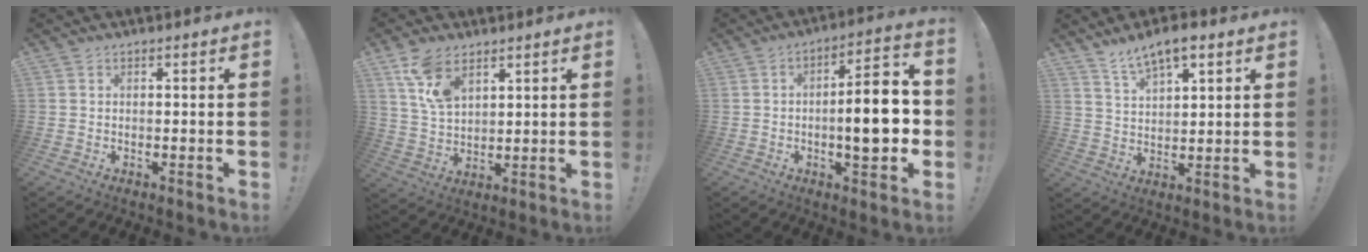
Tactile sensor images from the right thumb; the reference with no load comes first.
{"total": 10.0, "force": [6.1, 5.5, 5.7], "torque": [-0.110, -0.018, 0.120]}
{"total": 13.3, "force": [-1.9, 3.8, 12.6], "torque": [-0.174, 0.006, -0.039]}
{"total": 7.9, "force": [5.8, 2.8, 4.5], "torque": [-0.068, -0.032, 0.102]}